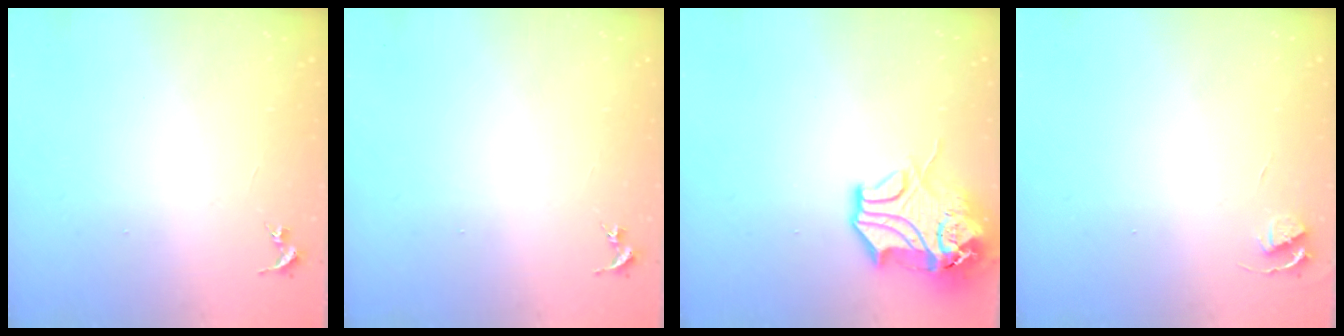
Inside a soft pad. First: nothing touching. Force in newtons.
{"total": 0.0}
{"total": 15.3, "press": 15.1, "slide": 2.3}
{"total": 4.1, "press": 4.1, "slide": 0.5}